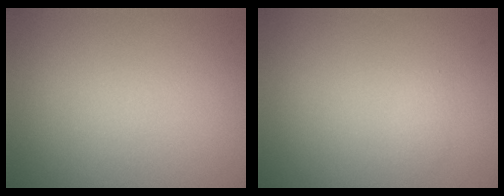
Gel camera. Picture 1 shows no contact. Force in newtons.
{"total": 0.6, "press": 0.6, "slide": 0.0}